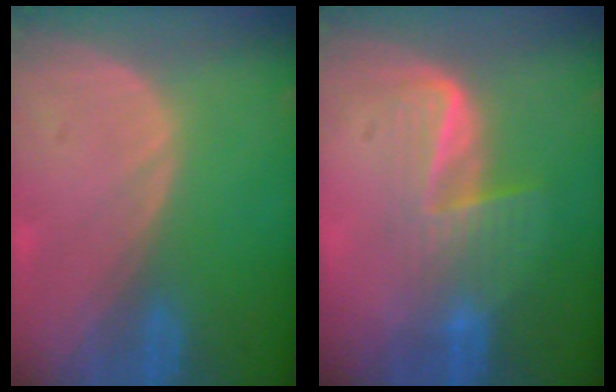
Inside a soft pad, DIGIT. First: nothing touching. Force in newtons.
{"total": 7.0, "press": 5.8, "slide": 3.9}